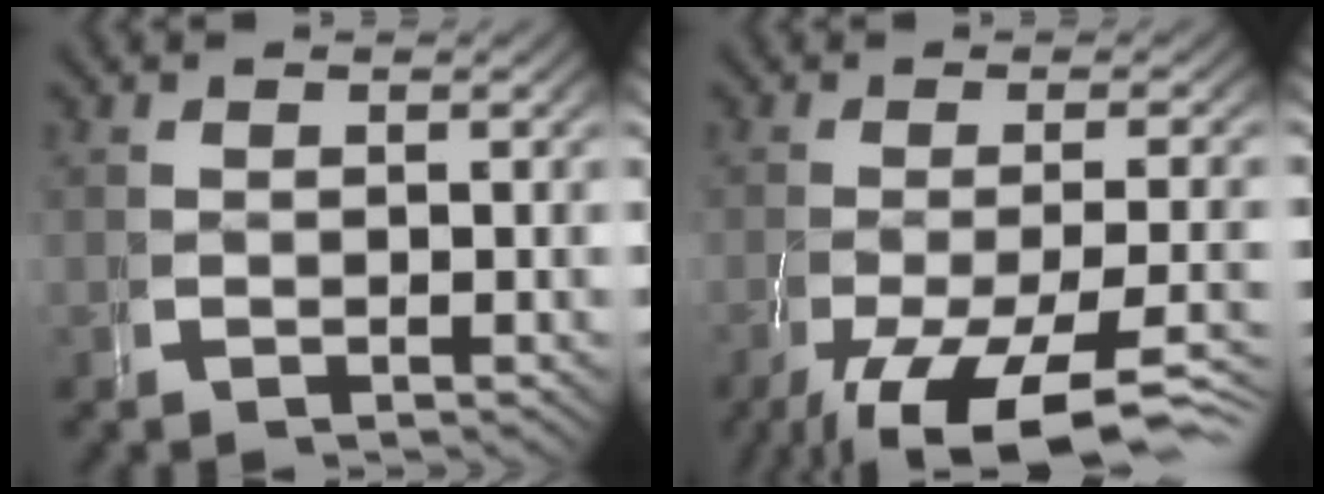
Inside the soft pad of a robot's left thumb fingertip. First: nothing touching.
{"total": 9.7, "force": [-5.4, 4.1, 6.9], "torque": [-0.115, -0.032, -0.057]}